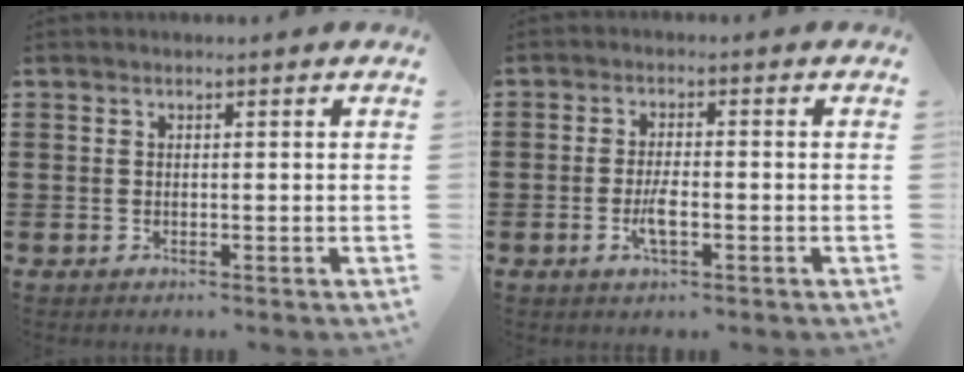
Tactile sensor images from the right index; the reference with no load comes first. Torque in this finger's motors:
{"motor_torque": [1.28, -0.08, 0.30, 0.11]}